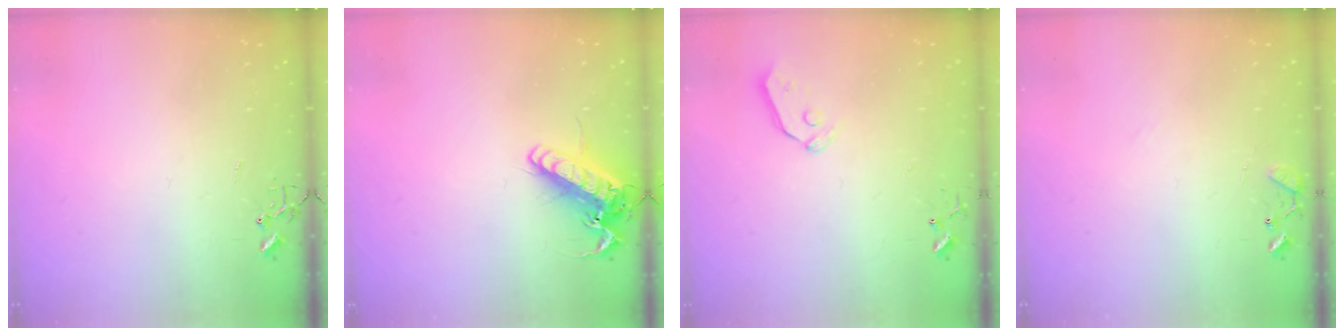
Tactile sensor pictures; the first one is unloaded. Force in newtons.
{"total": 16.2, "press": 16.0, "slide": 2.5}
{"total": 4.9, "press": 4.8, "slide": 0.9}
{"total": 8.4, "press": 8.4, "slide": 0.7}